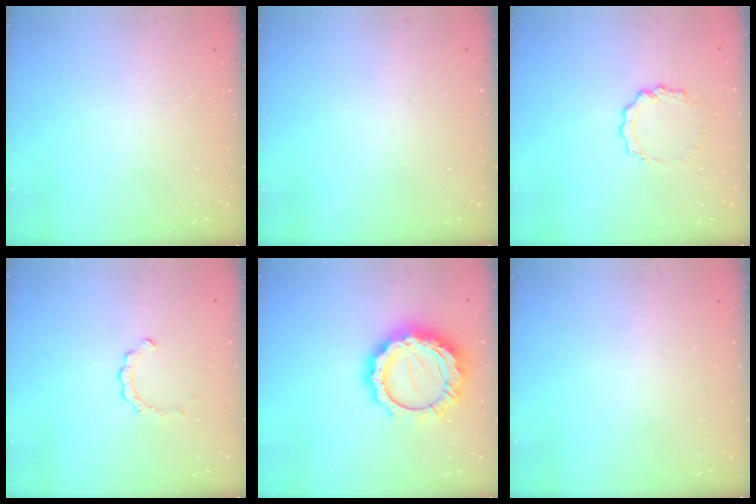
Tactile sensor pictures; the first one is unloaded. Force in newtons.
{"total": 0.0}
{"total": 6.6, "press": 6.6, "slide": 0.5}
{"total": 2.4, "press": 2.4, "slide": 0.2}
{"total": 17.5, "press": 17.5, "slide": 1.3}
{"total": 0.0}